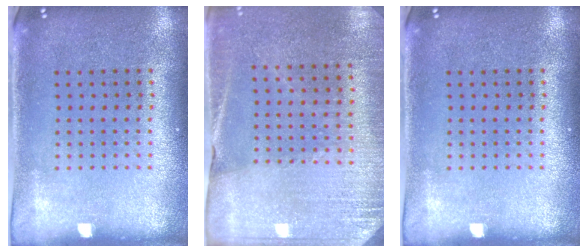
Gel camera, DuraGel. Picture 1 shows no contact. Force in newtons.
{"total": 2.6, "press": 2.5, "slide": 0.6}
{"total": 0.0}